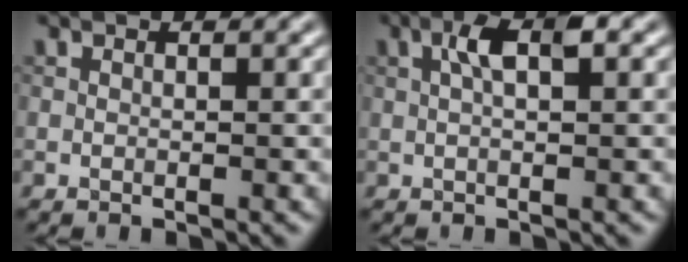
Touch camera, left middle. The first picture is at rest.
{"total": 3.0, "force": [0.7, 0.9, 2.7], "torque": [-0.051, 0.011, 0.008]}